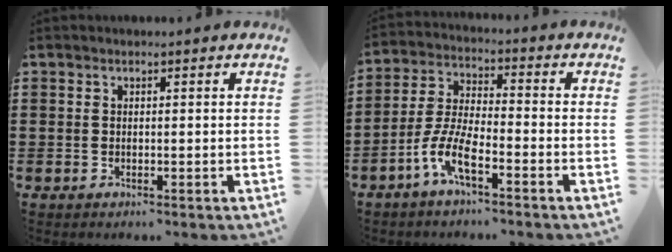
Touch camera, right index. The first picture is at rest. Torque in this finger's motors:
{"motor_torque": [0.58, 0.14, 0.41, 0.16]}